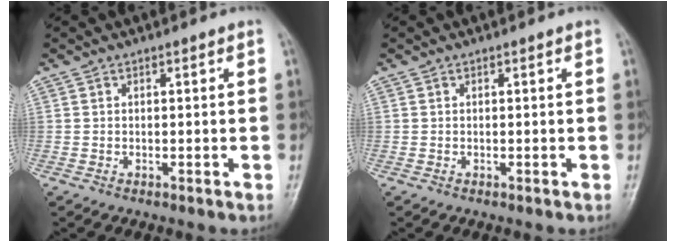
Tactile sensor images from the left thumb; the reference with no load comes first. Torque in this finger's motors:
{"motor_torque": [0.00, 0.00, -0.04, -0.04, 0.00]}